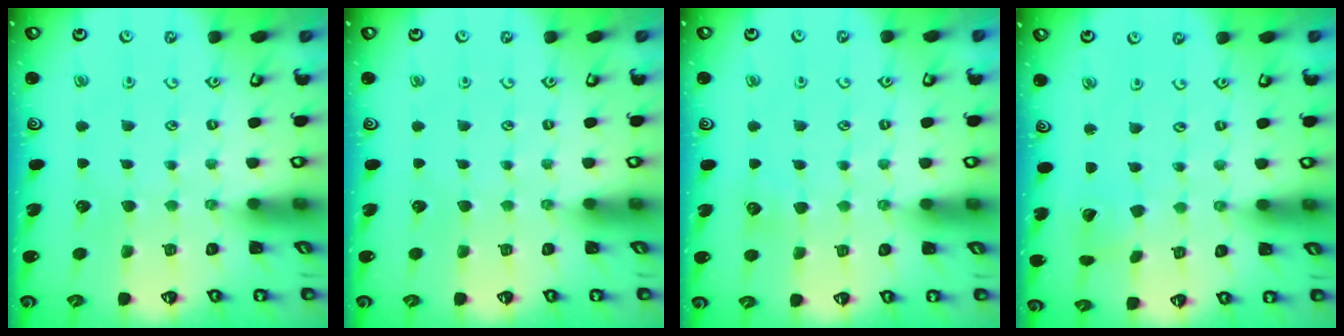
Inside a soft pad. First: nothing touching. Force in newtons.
{"total": 0.0}
{"total": 4.8, "press": 4.7, "slide": 0.8}
{"total": 2.1, "press": 2.1, "slide": 0.2}